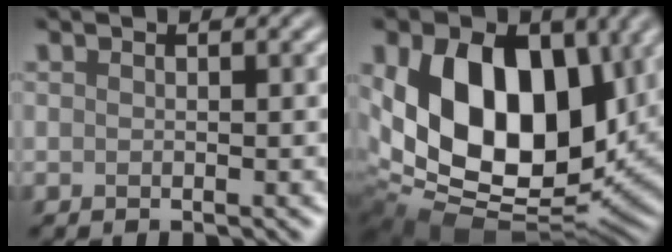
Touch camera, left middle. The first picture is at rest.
{"total": 15.7, "force": [2.6, 10.6, 11.3], "torque": [-0.196, -0.009, 0.041]}